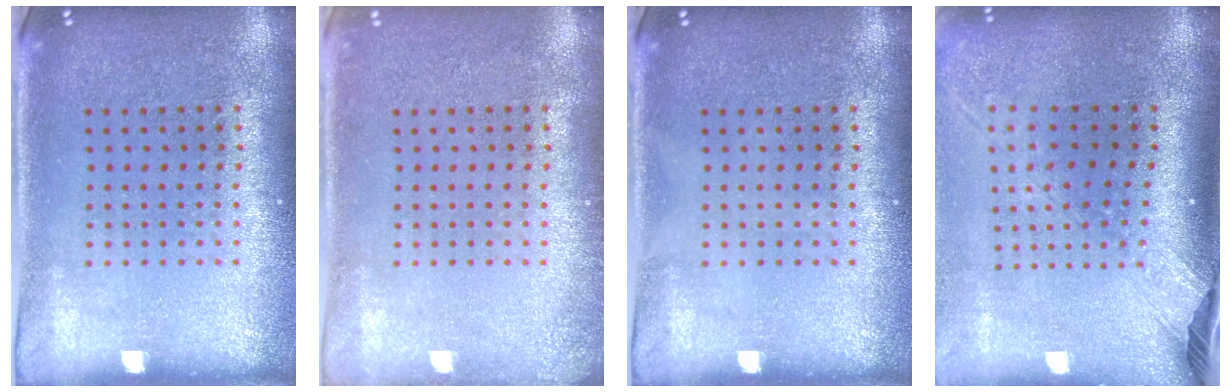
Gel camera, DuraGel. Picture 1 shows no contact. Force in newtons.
{"total": 1.1, "press": 1.0, "slide": 0.2}
{"total": 0.0}
{"total": 2.6, "press": 1.9, "slide": 1.7}